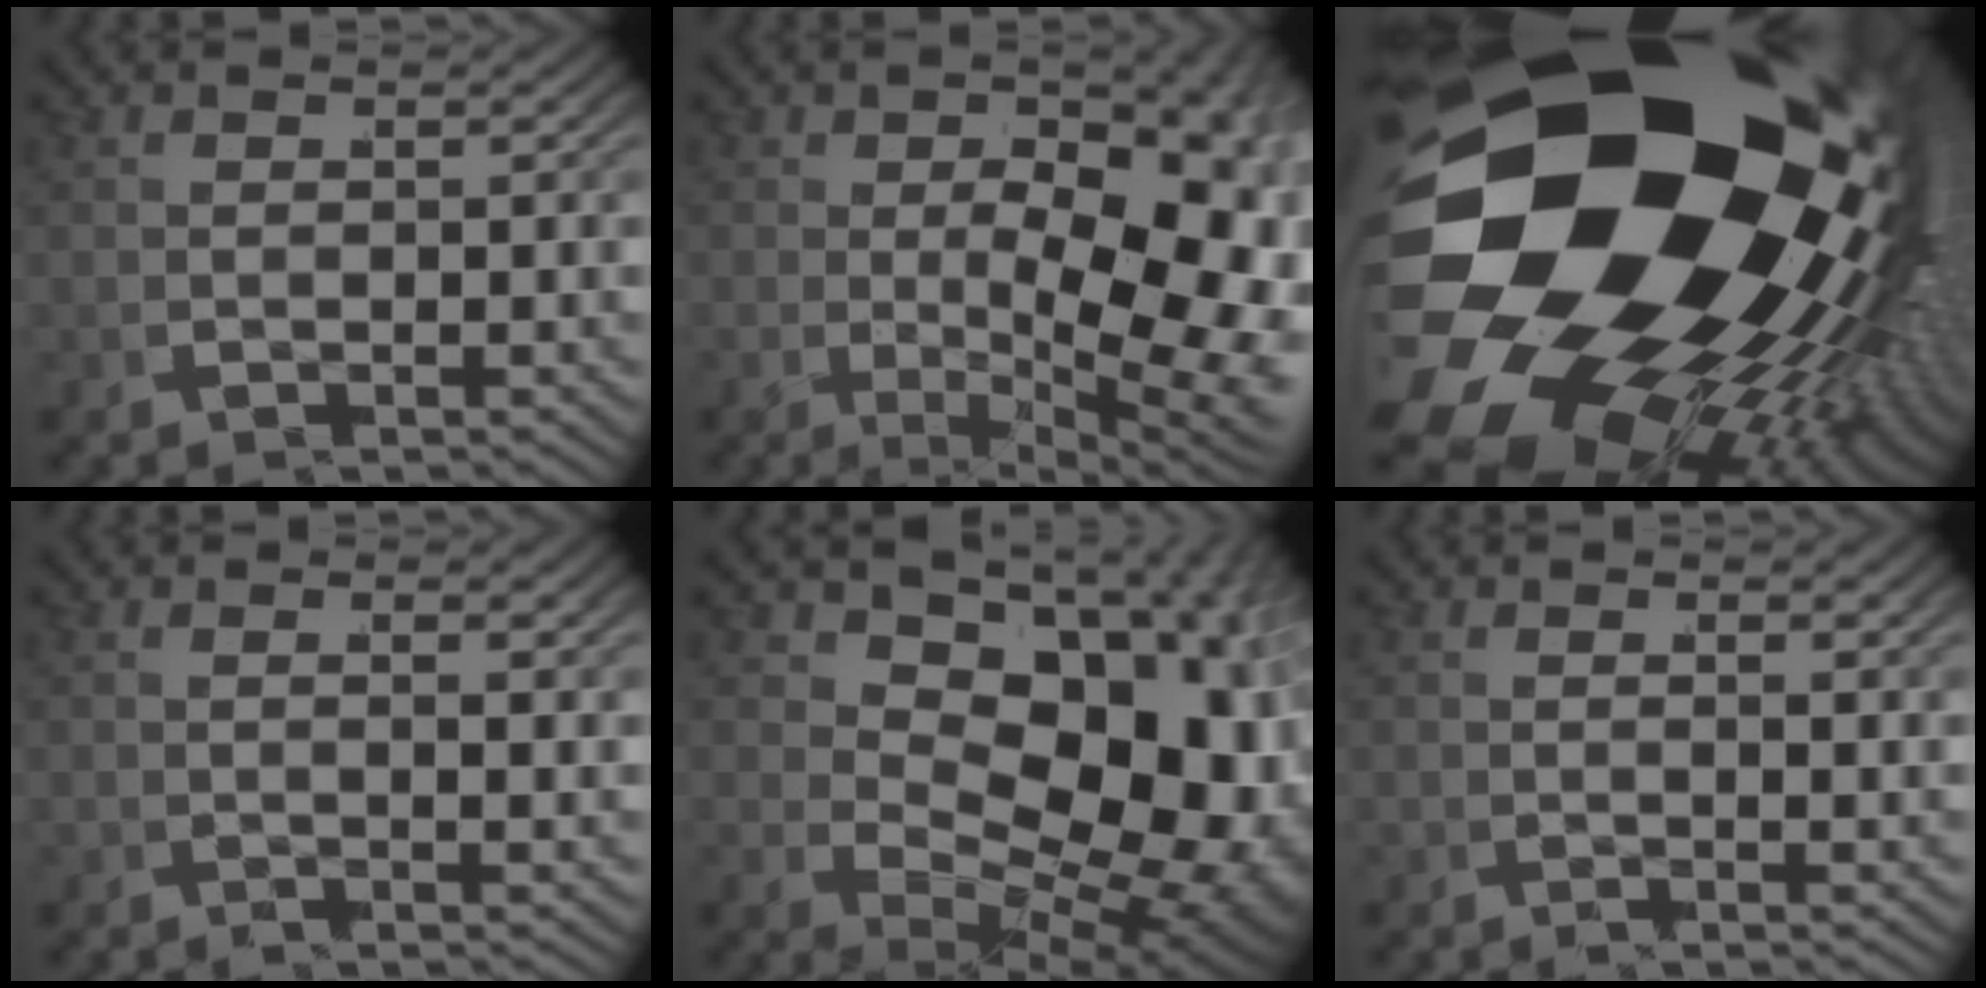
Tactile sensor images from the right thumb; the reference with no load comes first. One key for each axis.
{"total": 12.8, "fx": -1.4, "fy": 7.1, "fz": 10.5, "tx": -0.168, "ty": -0.064, "tz": 0.012}
{"total": 46.5, "fx": -4.1, "fy": 30.1, "fz": 35.3, "tx": -0.512, "ty": -0.071, "tz": -0.042}
{"total": 1.1, "fx": 0.4, "fy": -0.1, "fz": 1.1, "tx": -0.028, "ty": 0.001, "tz": 0.009}
{"total": 19.4, "fx": 0.3, "fy": 12.5, "fz": 14.9, "tx": -0.233, "ty": -0.054, "tz": 0.040}
{"total": 0.8, "fx": 0.5, "fy": -0.1, "fz": 0.7, "tx": -0.019, "ty": -0.001, "tz": 0.010}